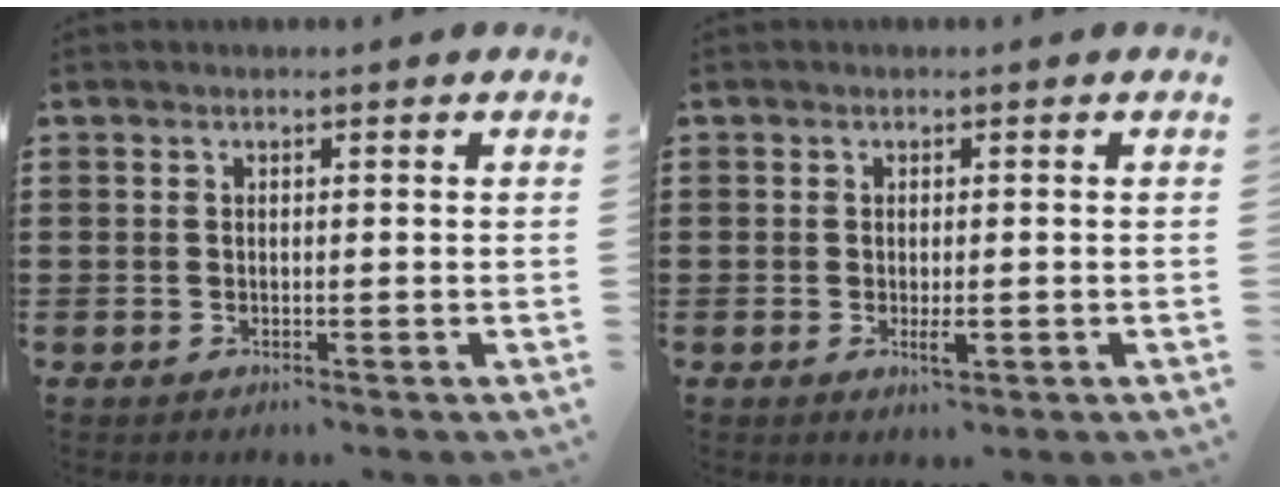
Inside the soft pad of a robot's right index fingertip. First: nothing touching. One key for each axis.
{"total": 2.2, "fx": -0.5, "fy": 0.6, "fz": 2.0, "tx": -0.035, "ty": -0.002, "tz": -0.008}